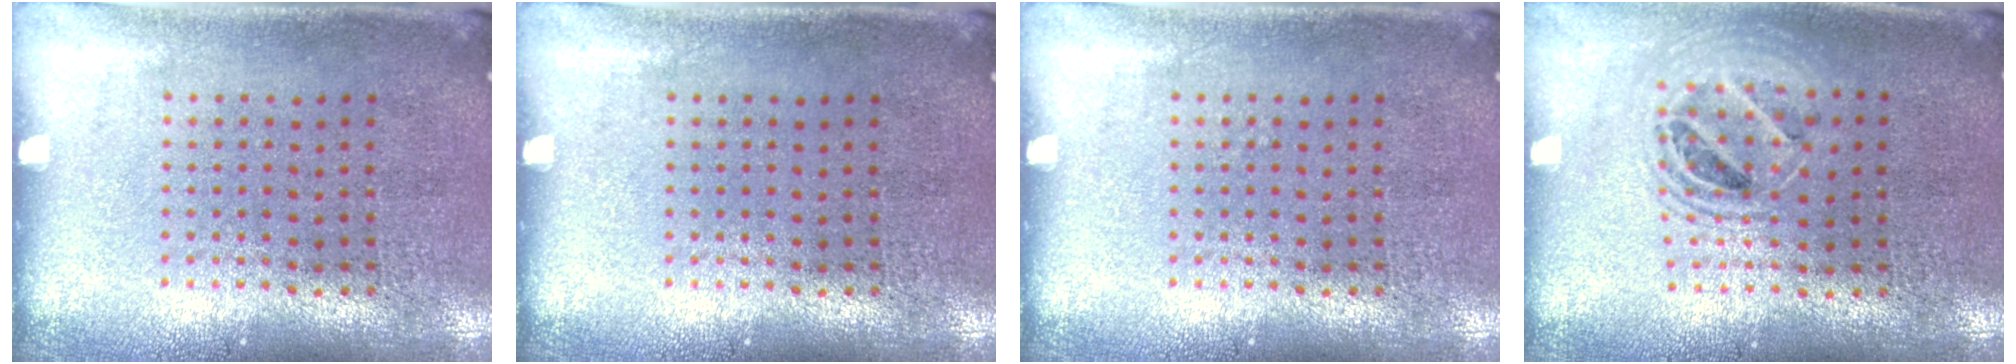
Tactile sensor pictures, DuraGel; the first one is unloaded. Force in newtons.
{"total": 0.0}
{"total": 0.0}
{"total": 1.5, "press": 1.3, "slide": 0.7}